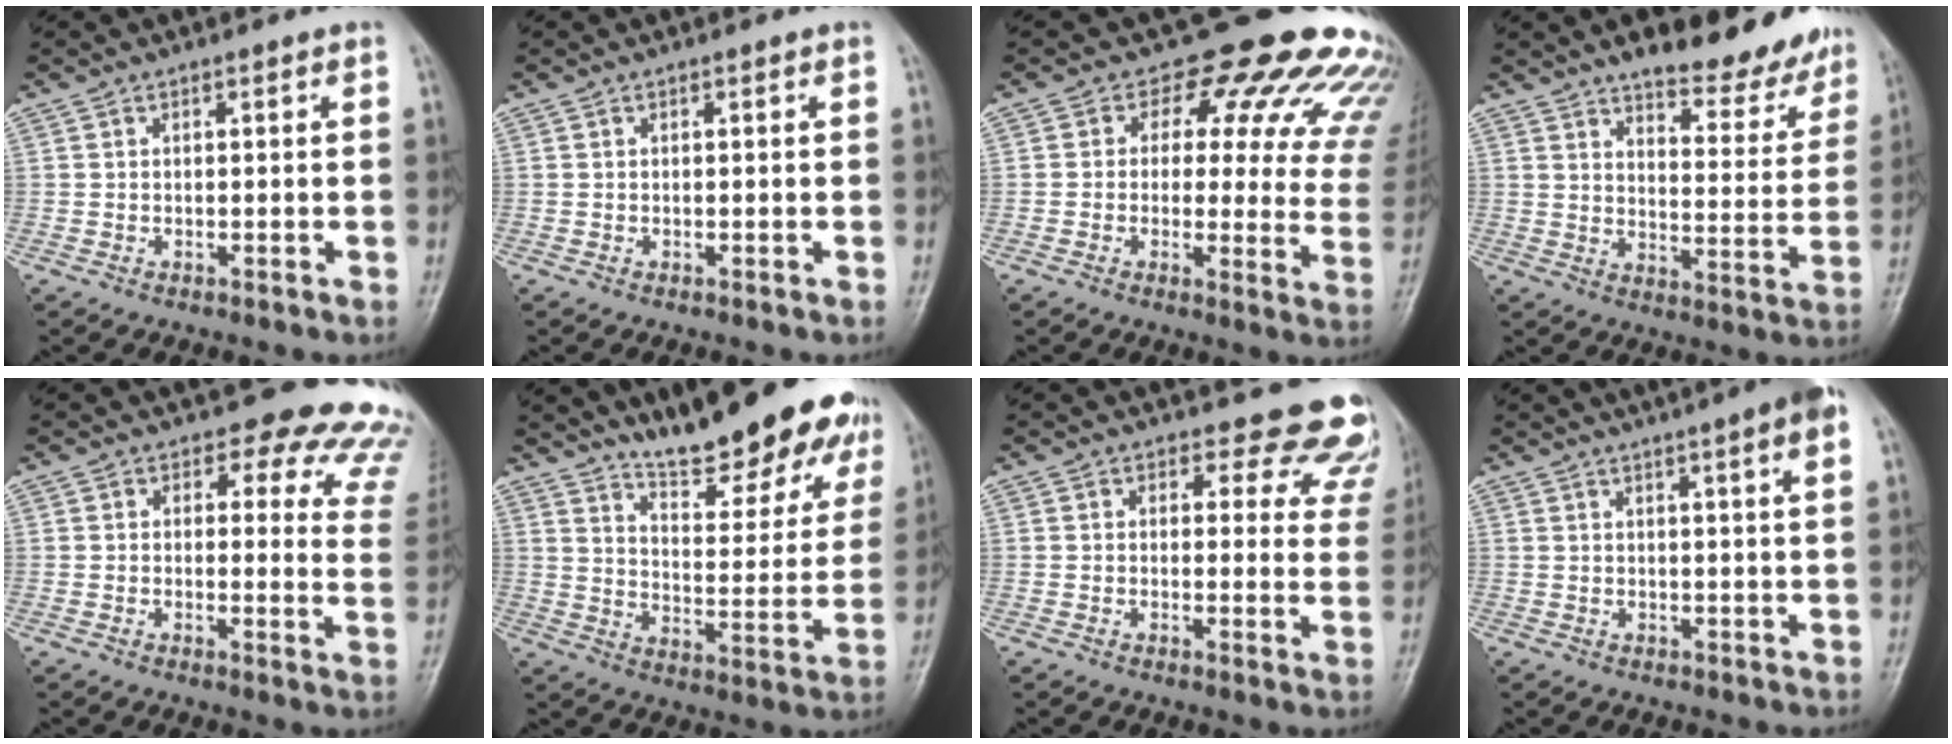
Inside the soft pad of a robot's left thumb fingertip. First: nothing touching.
{"total": 0.0}
{"total": 20.2, "force": [15.2, 9.3, 9.5], "torque": [-0.059, -0.079, 0.150]}
{"total": 18.6, "force": [15.3, 6.2, 8.5], "torque": [-0.058, -0.092, 0.193]}
{"total": 15.8, "force": [14.3, 6.0, 3.0], "torque": [0.036, -0.113, 0.119]}
{"total": 20.5, "force": [16.4, 5.0, 11.2], "torque": [-0.121, -0.092, 0.235]}
{"total": 12.3, "force": [11.2, 4.6, 1.8], "torque": [0.040, -0.081, 0.098]}
{"total": 9.3, "force": [5.8, 0.8, 7.2], "torque": [-0.096, 0.009, 0.068]}